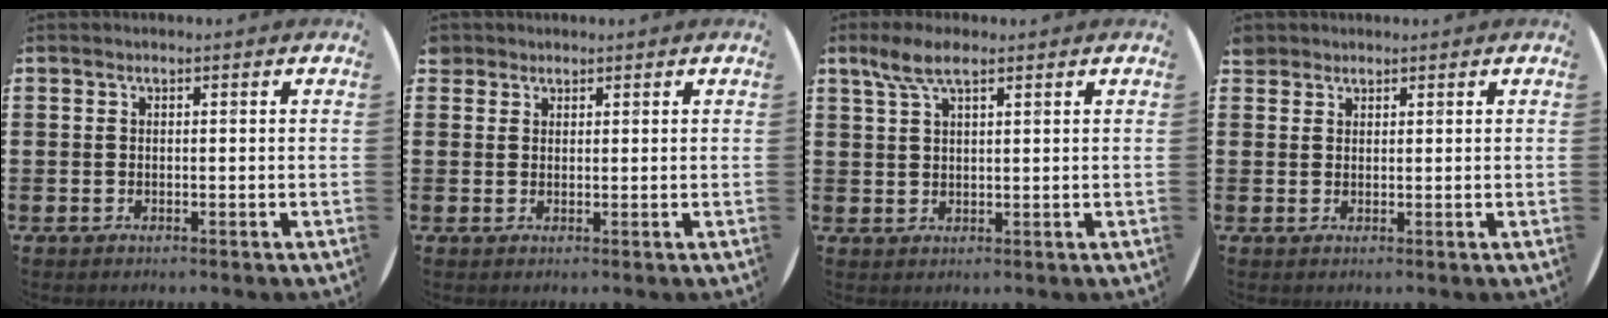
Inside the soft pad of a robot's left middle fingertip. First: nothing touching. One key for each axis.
{"total": 1.4, "fx": 1.2, "fy": 0.6, "fz": -0.1, "tx": 0.007, "ty": 0.000, "tz": 0.023}
{"total": 4.6, "fx": 2.9, "fy": 1.5, "fz": 3.2, "tx": -0.061, "ty": 0.003, "tz": 0.051}
{"total": 1.6, "fx": 1.4, "fy": 0.6, "fz": -0.1, "tx": 0.006, "ty": 0.000, "tz": 0.026}